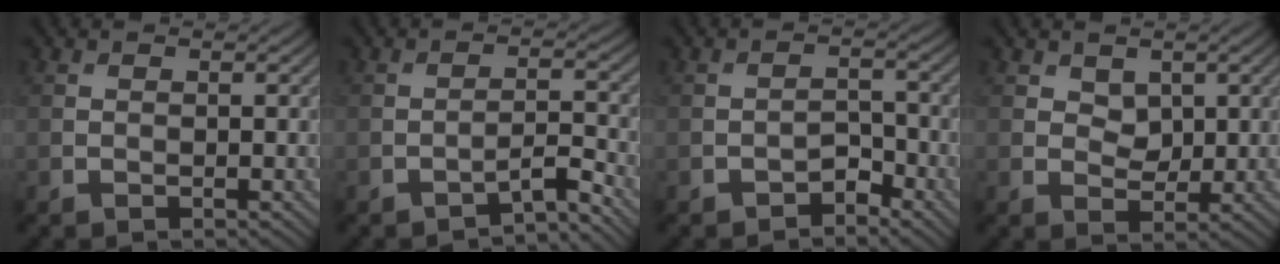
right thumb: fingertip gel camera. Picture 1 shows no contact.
{"total": 3.2, "force": [-2.7, 0.4, 1.6], "torque": [-0.026, 0.010, -0.054]}
{"total": 2.5, "force": [-1.9, 1.1, 1.2], "torque": [-0.017, 0.009, -0.037]}
{"total": 2.6, "force": [1.2, 1.9, 1.3], "torque": [-0.033, -0.005, 0.012]}